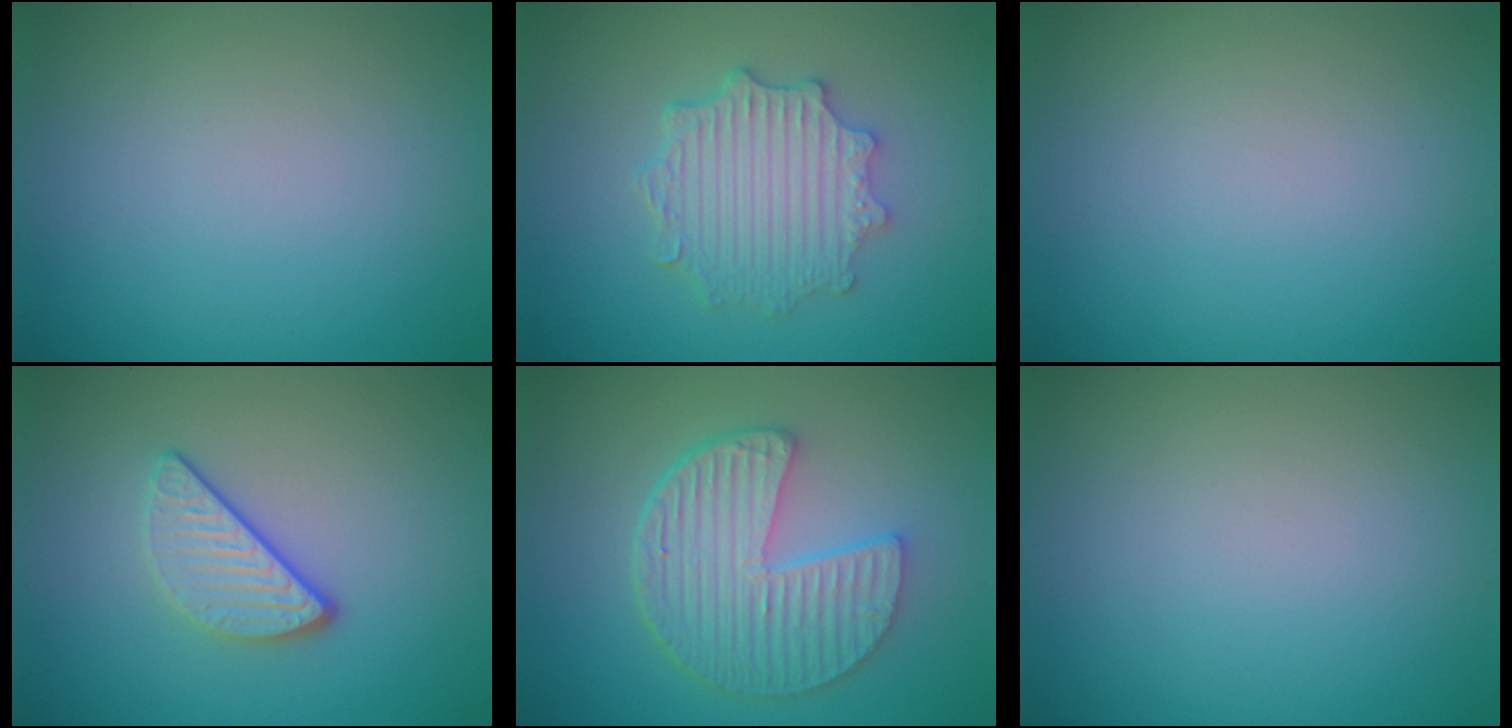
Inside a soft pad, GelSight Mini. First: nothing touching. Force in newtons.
{"total": 4.6, "press": 3.8, "slide": 2.7}
{"total": 0.0}
{"total": 2.9, "press": 2.4, "slide": 1.6}
{"total": 6.6, "press": 4.8, "slide": 4.4}
{"total": 0.0}